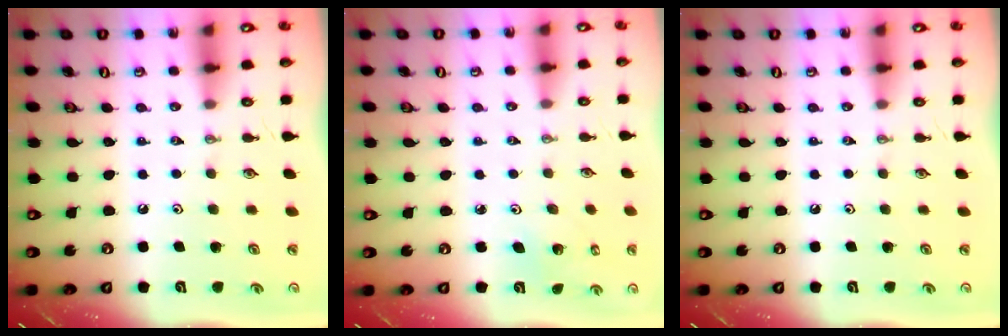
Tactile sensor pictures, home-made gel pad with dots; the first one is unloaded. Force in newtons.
{"total": 1.7, "press": 1.6, "slide": 0.2}
{"total": 0.0}